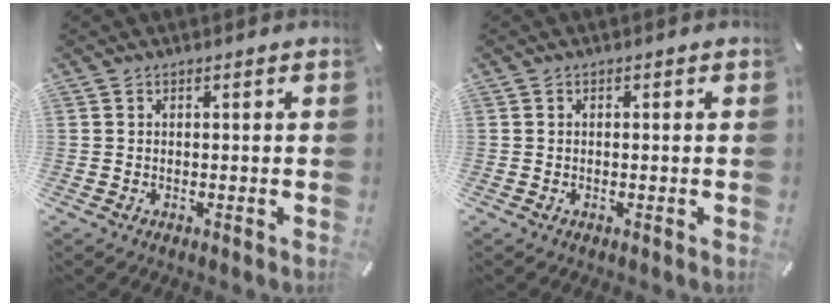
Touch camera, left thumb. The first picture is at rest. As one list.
[{"total": 0.0}]